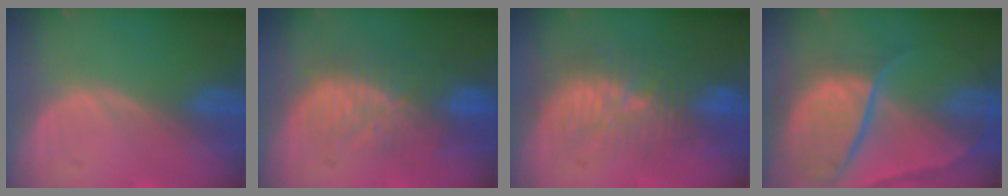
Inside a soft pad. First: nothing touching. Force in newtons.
{"total": 10.2, "press": 8.6, "slide": 5.4}
{"total": 9.5, "press": 9.1, "slide": 2.8}
{"total": 10.6, "press": 8.8, "slide": 5.9}